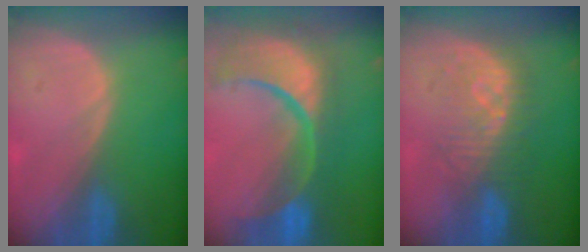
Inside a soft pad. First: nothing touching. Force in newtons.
{"total": 14.0, "press": 11.2, "slide": 8.4}
{"total": 7.8, "press": 7.7, "slide": 1.1}